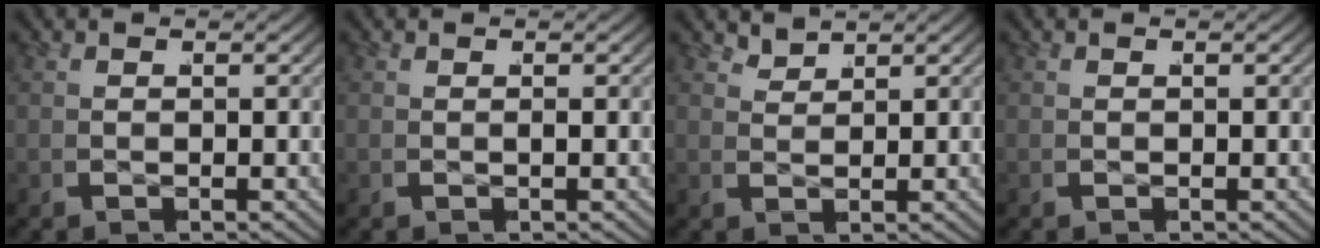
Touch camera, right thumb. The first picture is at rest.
{"total": 0.0}
{"total": 2.2, "force": [1.8, -1.0, -0.6], "torque": [0.019, 0.013, 0.033]}
{"total": 0.0}